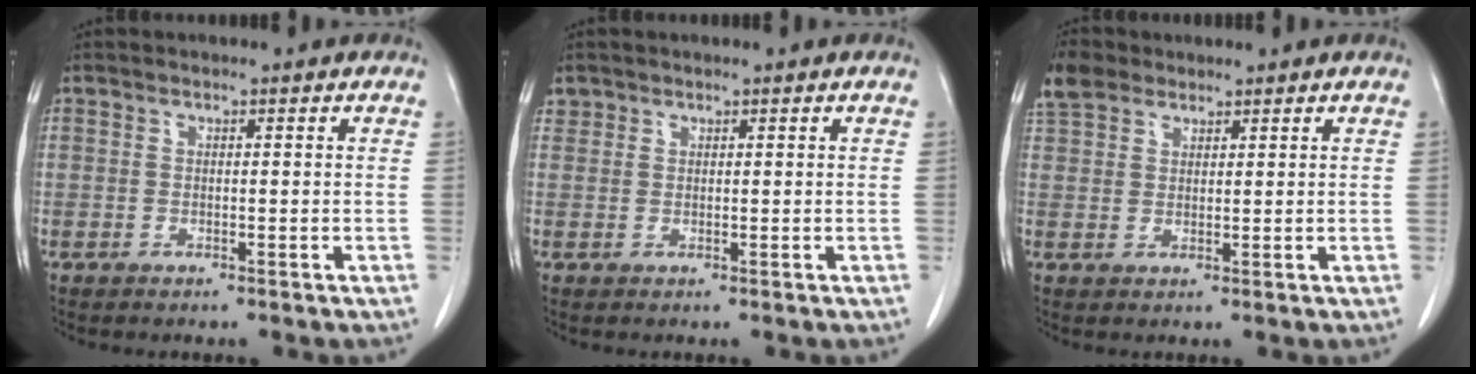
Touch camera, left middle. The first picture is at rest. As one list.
[{"total": 1.1, "force": [0.8, 0.8, 0.0], "torque": [0.008, 0.008, 0.011]}, {"total": 4.5, "force": [3.3, 2.7, 1.5], "torque": [-0.040, 0.018, 0.071]}]